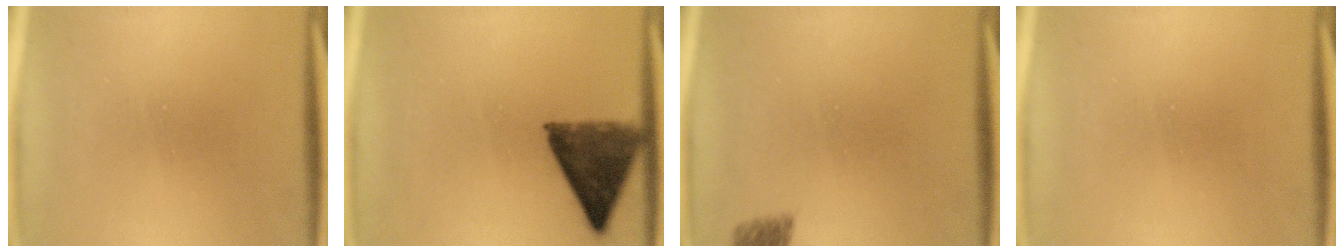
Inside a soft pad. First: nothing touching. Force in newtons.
{"total": 8.7}
{"total": 2.7}
{"total": 0.0}